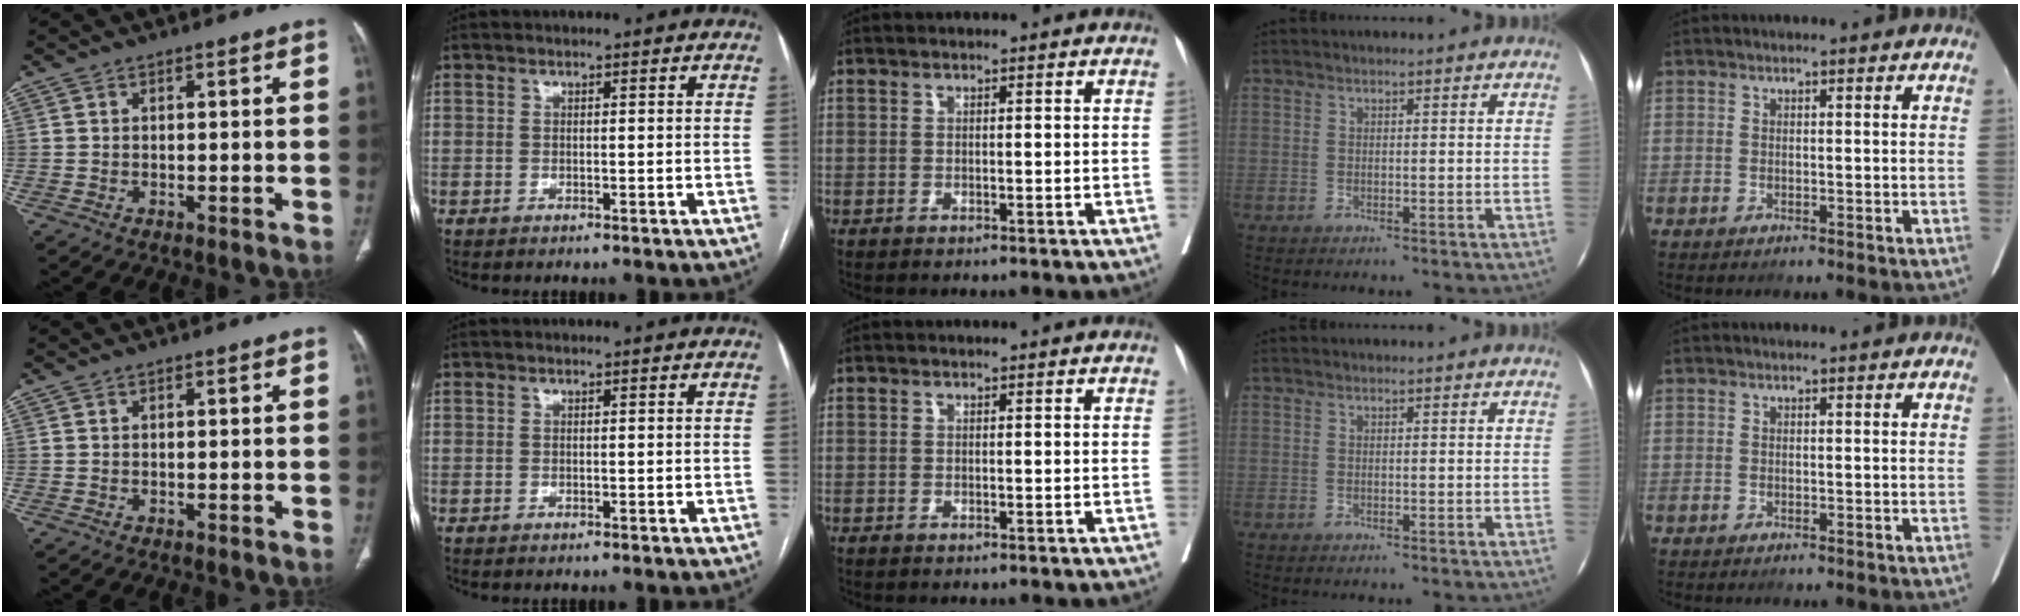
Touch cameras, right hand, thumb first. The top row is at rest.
{}